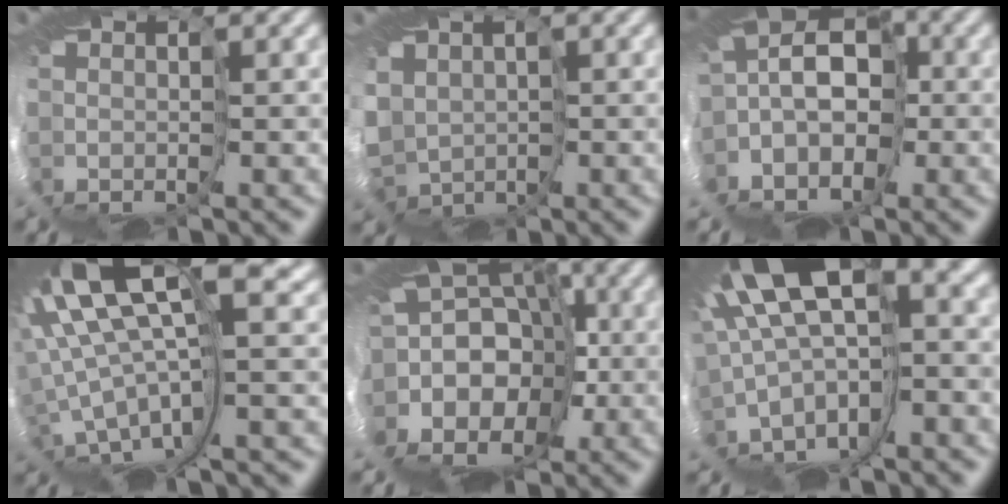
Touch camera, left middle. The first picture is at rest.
{"total": 5.7, "force": [-1.1, 4.6, 3.1], "torque": [-0.123, -0.019, -0.030]}
{"total": 5.2, "force": [-2.6, 3.5, 2.8], "torque": [-0.065, 0.018, -0.059]}
{"total": 10.2, "force": [4.0, 1.0, 9.4], "torque": [-0.237, 0.007, 0.086]}
{"total": 9.8, "force": [-2.3, 7.2, 6.3], "torque": [-0.140, 0.030, -0.063]}
{"total": 9.8, "force": [1.4, 2.5, 9.4], "torque": [-0.200, 0.004, 0.056]}